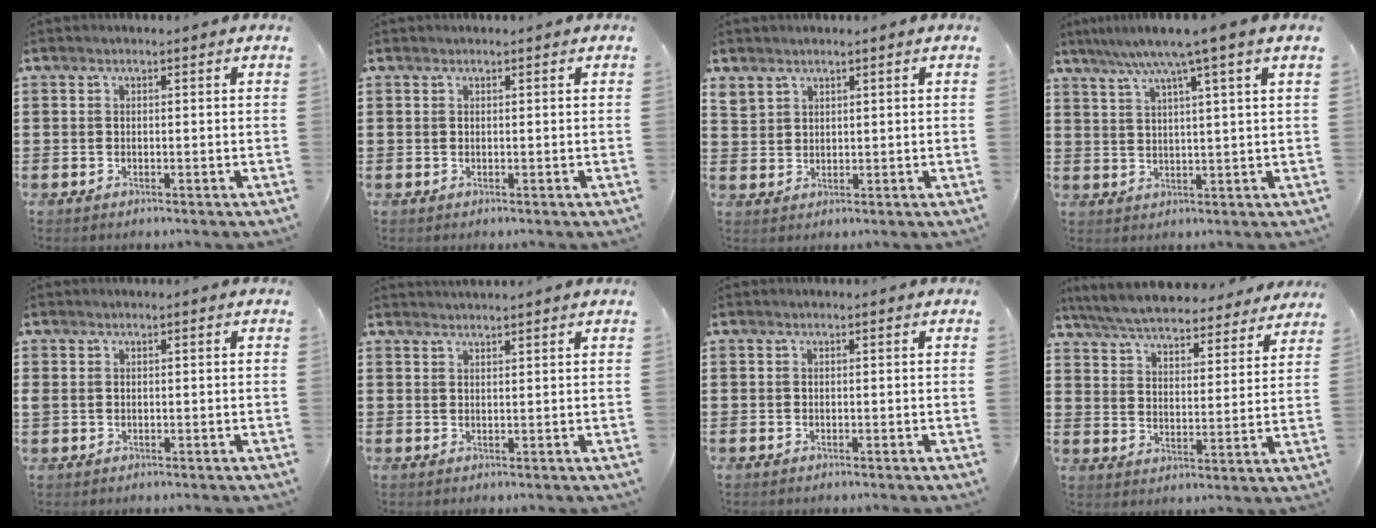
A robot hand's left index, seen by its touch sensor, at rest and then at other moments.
{"total": 0.0}
{"total": 2.2, "force": [1.8, 1.1, 0.0], "torque": [-0.006, 0.002, 0.037]}
{"total": 6.4, "force": [4.3, -0.8, 4.7], "torque": [-0.104, -0.010, 0.069]}
{"total": 0.6, "force": [0.1, 0.6, 0.2], "torque": [-0.007, 0.006, 0.001]}
{"total": 1.4, "force": [1.4, -0.2, 0.1], "torque": [-0.005, 0.000, 0.028]}
{"total": 0.0}
{"total": 6.3, "force": [6.2, 0.3, 1.4], "torque": [-0.057, -0.040, 0.107]}